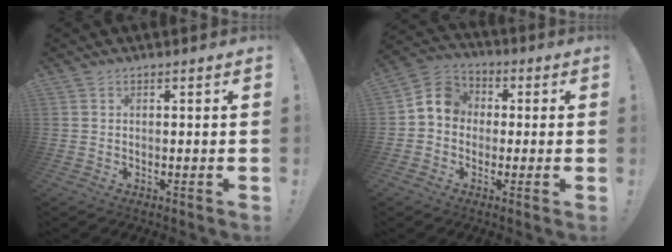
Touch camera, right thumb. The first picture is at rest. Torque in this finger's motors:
{"motor_torque": [1.15, 1.31, 0.46, -0.41, 0.00]}